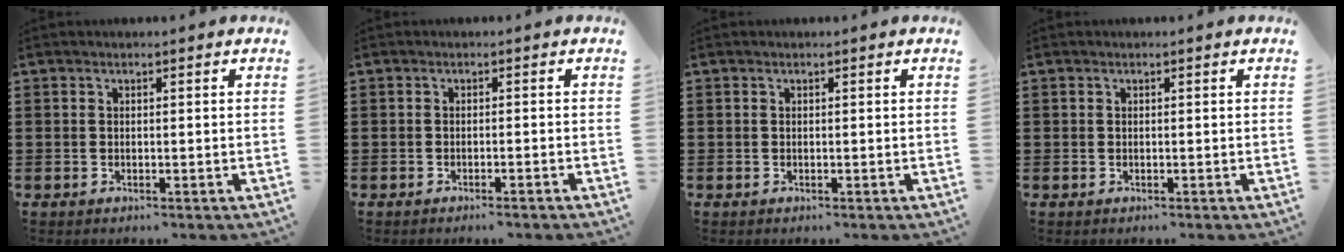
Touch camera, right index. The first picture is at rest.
{"total": 0.7, "force": [-0.6, -0.1, 0.4], "torque": [-0.009, -0.002, -0.013]}
{"total": 0.0}
{"total": 0.0}